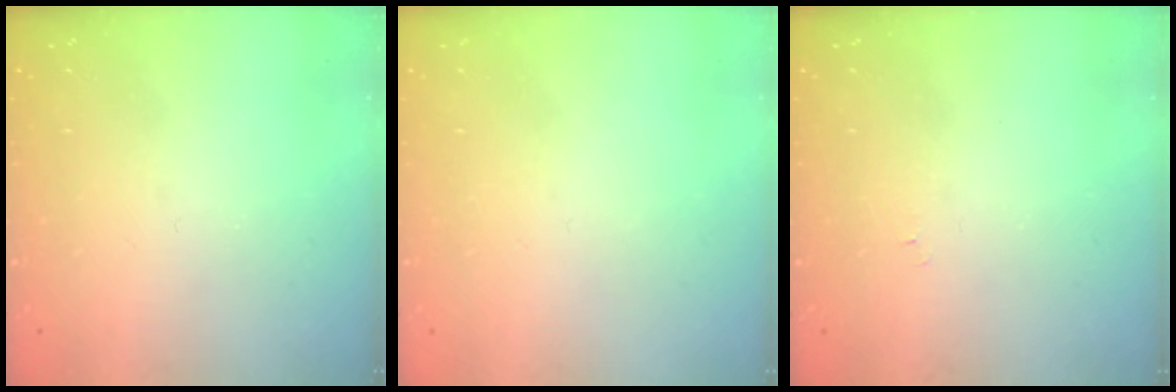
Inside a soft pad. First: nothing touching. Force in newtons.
{"total": 1.9, "press": 1.9, "slide": 0.2}
{"total": 4.0, "press": 3.9, "slide": 0.5}